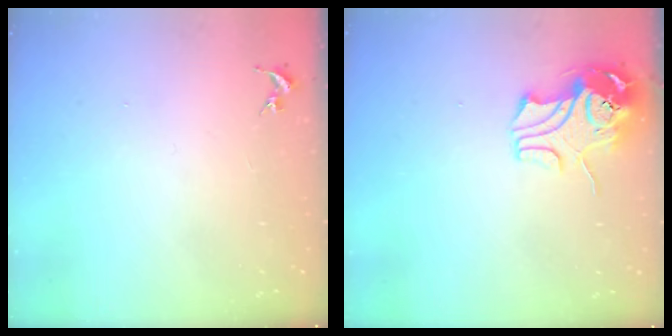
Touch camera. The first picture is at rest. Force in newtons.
{"total": 10.8, "press": 10.6, "slide": 1.6}